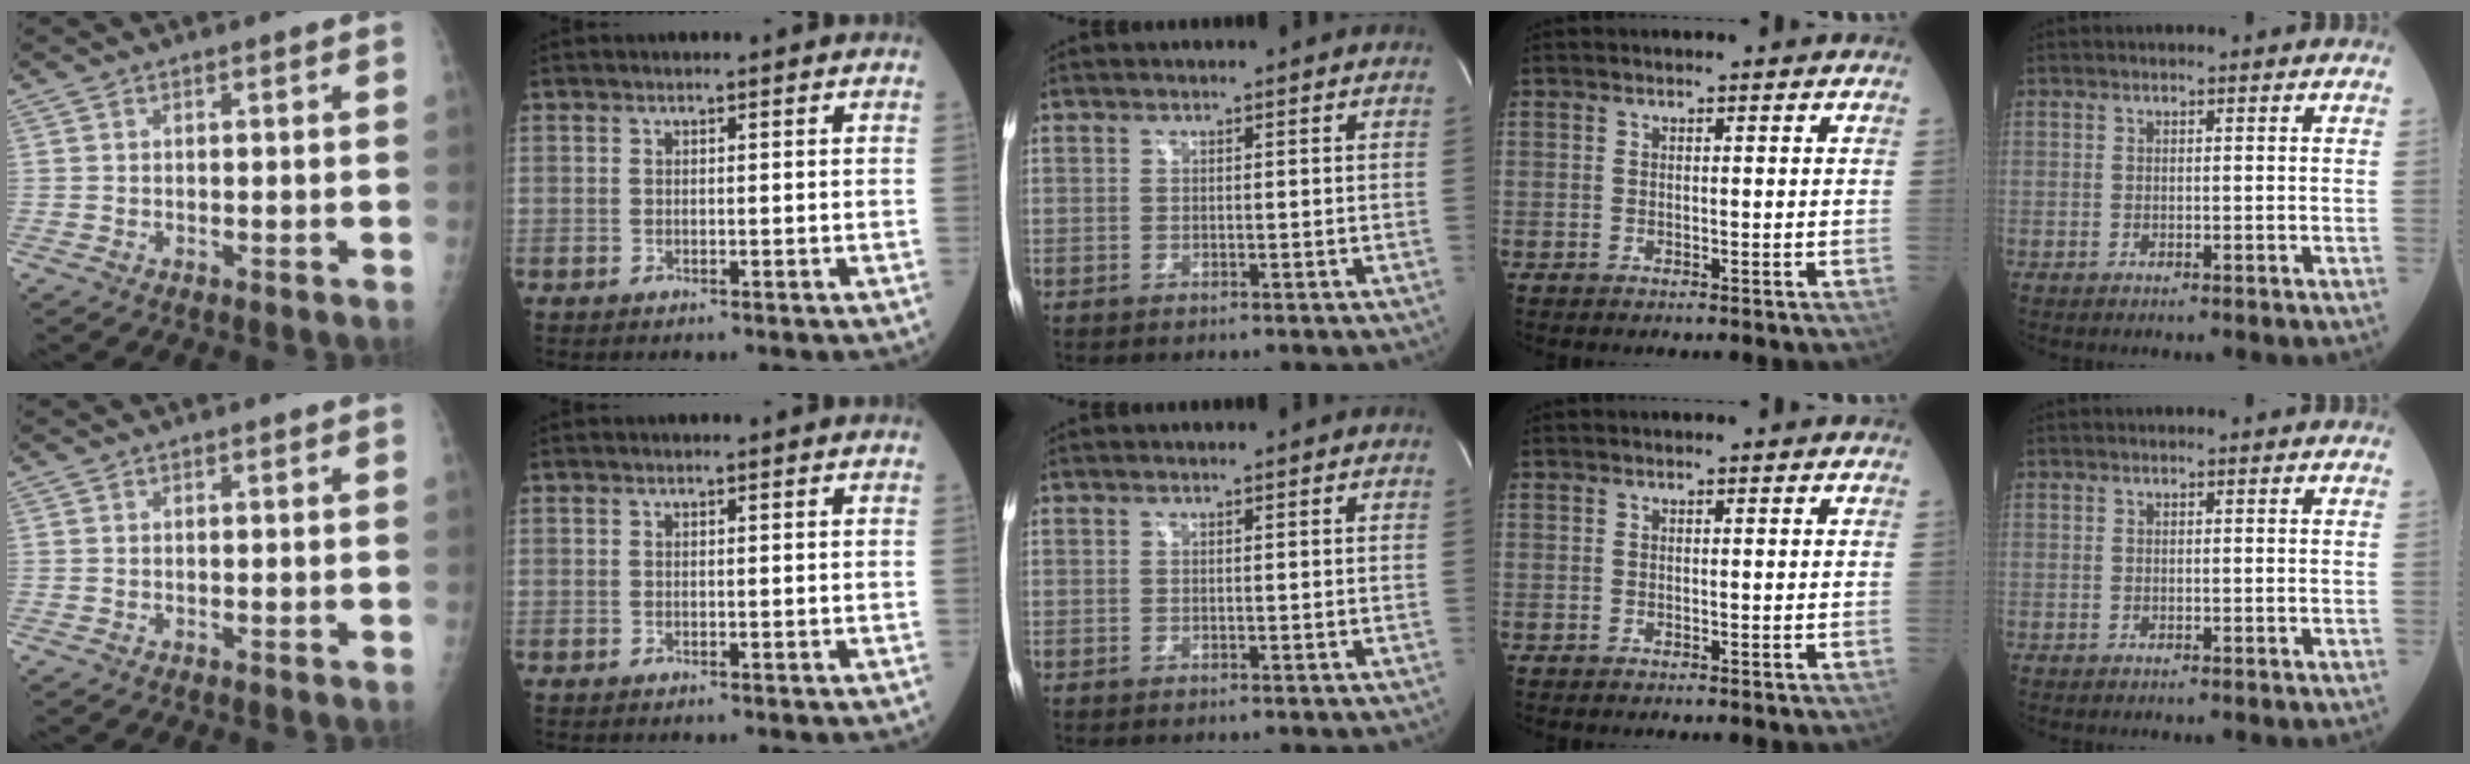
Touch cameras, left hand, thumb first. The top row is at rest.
{}